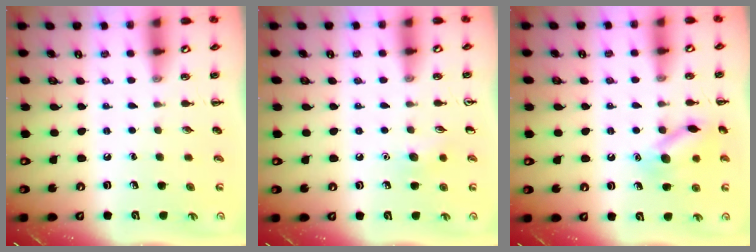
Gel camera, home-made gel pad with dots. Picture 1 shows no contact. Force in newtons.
{"total": 5.7, "press": 5.5, "slide": 1.6}
{"total": 11.9, "press": 11.9, "slide": 0.6}